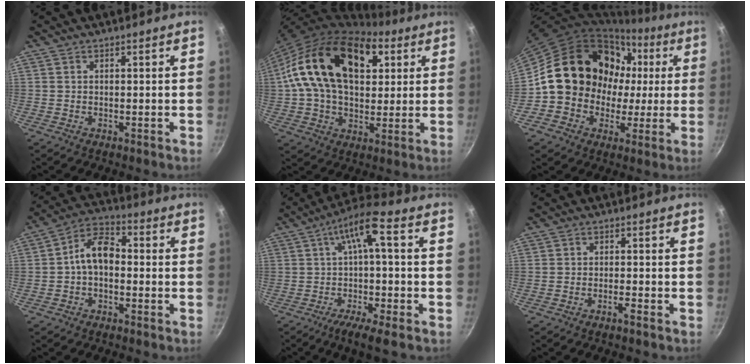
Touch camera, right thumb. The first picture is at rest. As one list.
[{"total": 24.2, "force": [6.6, 15.1, 17.7], "torque": [-0.282, 0.013, 0.098]}, {"total": 17.9, "force": [1.3, 15.6, 8.7], "torque": [-0.105, 0.037, 0.021]}, {"total": 8.0, "force": [-0.9, 5.0, 6.1], "torque": [-0.089, 0.037, -0.030]}, {"total": 11.1, "force": [-2.7, 0.8, 10.7], "torque": [-0.191, 0.029, -0.051]}, {"total": 1.6, "force": [-1.2, 0.0, 1.1], "torque": [-0.027, 0.011, -0.020]}]